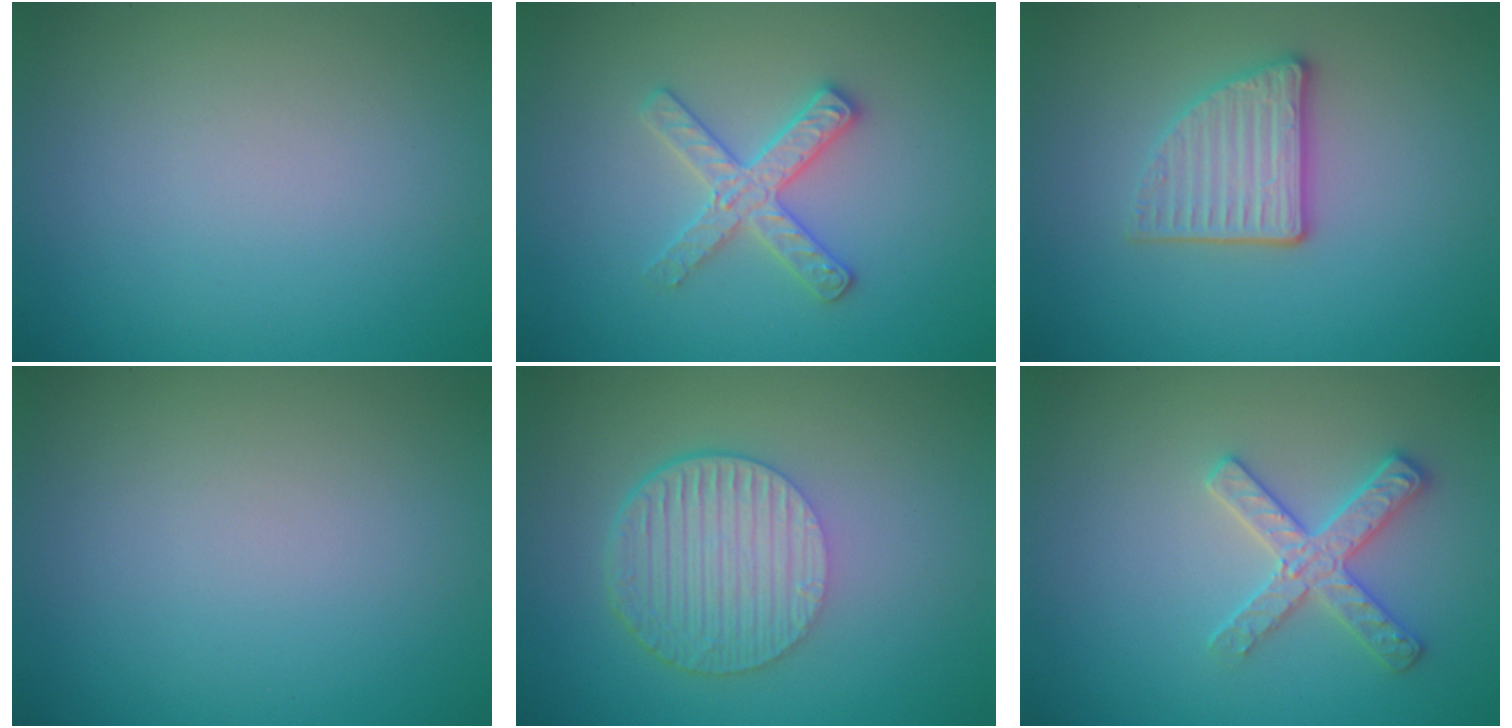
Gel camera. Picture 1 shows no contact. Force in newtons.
{"total": 2.8, "press": 2.8, "slide": 0.3}
{"total": 3.4, "press": 3.0, "slide": 1.6}
{"total": 0.0}
{"total": 6.0, "press": 4.1, "slide": 4.4}
{"total": 2.9, "press": 2.9, "slide": 0.1}